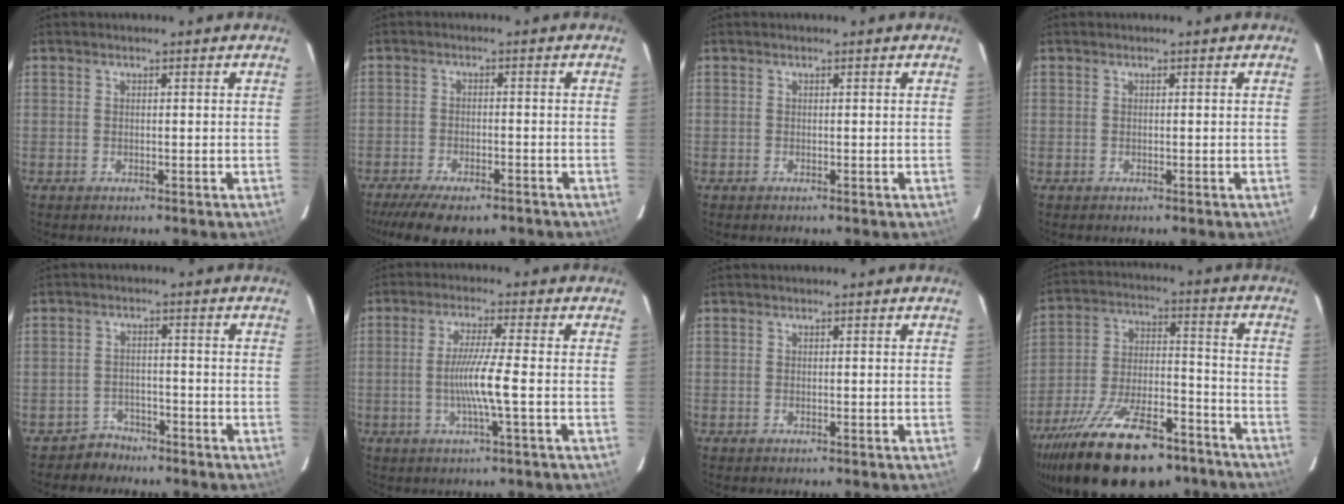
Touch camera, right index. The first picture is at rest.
{"total": 11.8, "force": [-9.2, 3.9, 6.2], "torque": [-0.141, -0.030, -0.144]}
{"total": 0.0}
{"total": 0.0}
{"total": 3.8, "force": [-2.9, 2.3, -0.6], "torque": [0.006, 0.016, -0.050]}
{"total": 6.6, "force": [-1.5, -1.1, 6.3], "torque": [-0.122, -0.008, -0.028]}
{"total": 0.0}
{"total": 26.0, "force": [-18.7, 10.2, 14.9], "torque": [-0.279, -0.026, -0.278]}